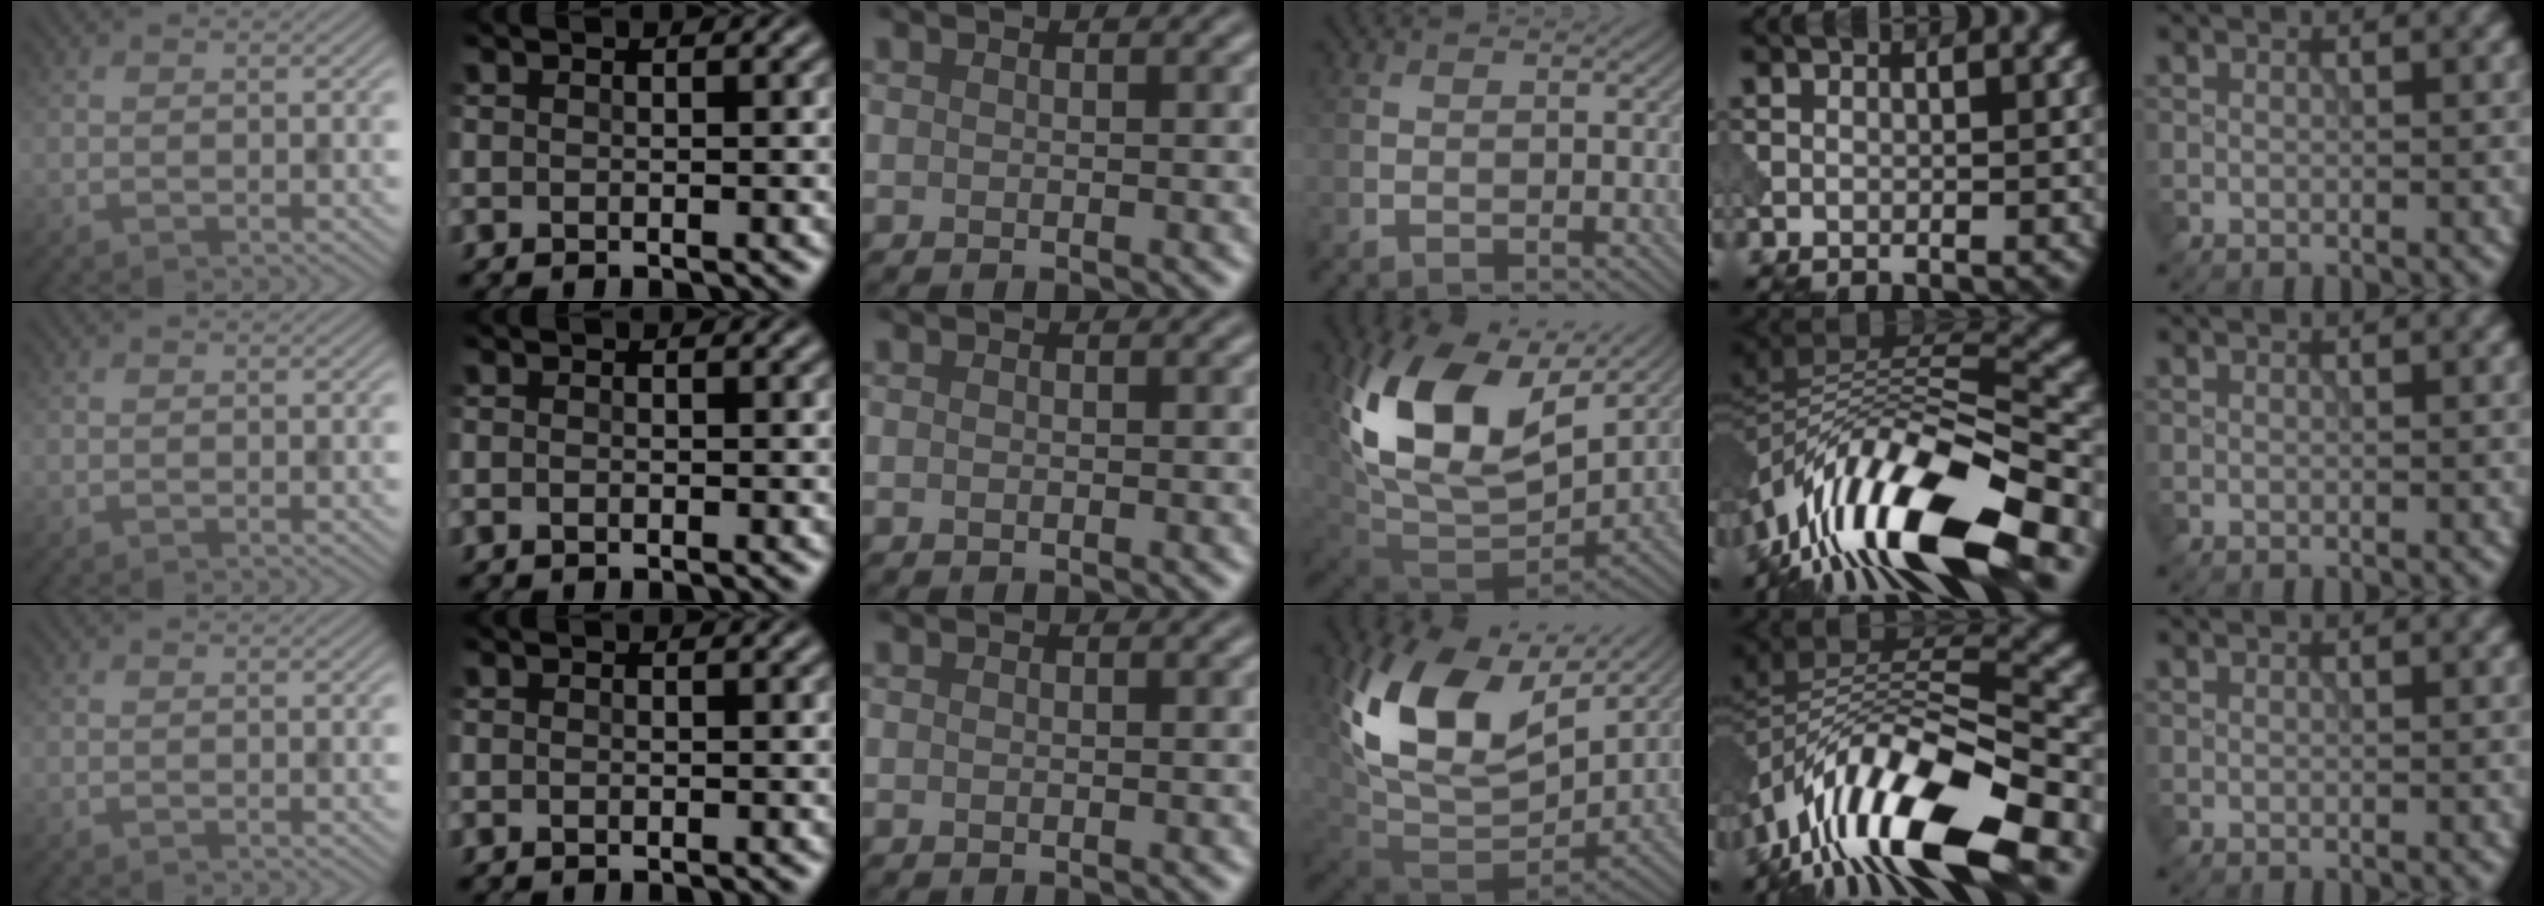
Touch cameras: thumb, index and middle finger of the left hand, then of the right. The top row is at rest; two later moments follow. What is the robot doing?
{"motion": "extract", "object": "peg toy"}